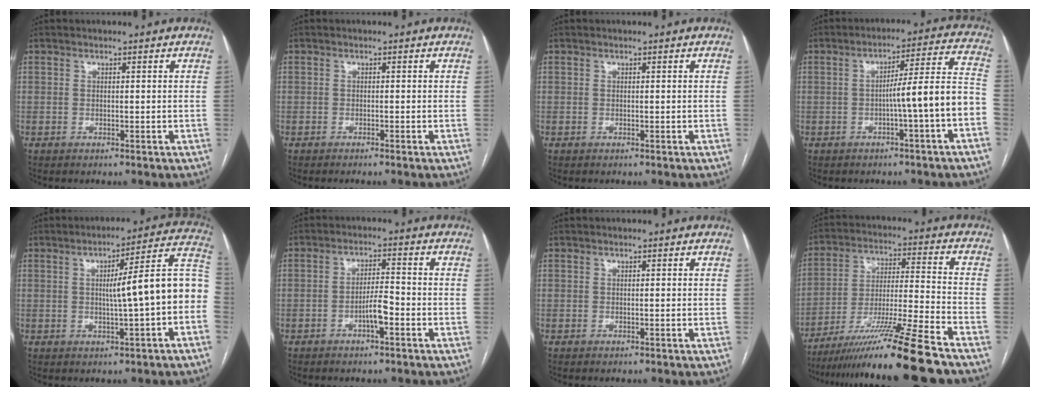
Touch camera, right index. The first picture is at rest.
{"total": 0.9, "force": [-0.8, -0.3, 0.5], "torque": [-0.007, 0.003, -0.013]}
{"total": 0.0}
{"total": 9.9, "force": [-3.1, -0.9, 9.4], "torque": [-0.127, 0.029, -0.042]}
{"total": 12.5, "force": [-0.9, 0.4, 12.4], "torque": [-0.159, 0.034, -0.014]}
{"total": 4.0, "force": [-1.7, 0.7, 3.6], "torque": [-0.062, 0.005, -0.031]}
{"total": 0.0}
{"total": 17.8, "force": [-14.2, -2.2, 10.6], "torque": [-0.188, -0.028, -0.243]}